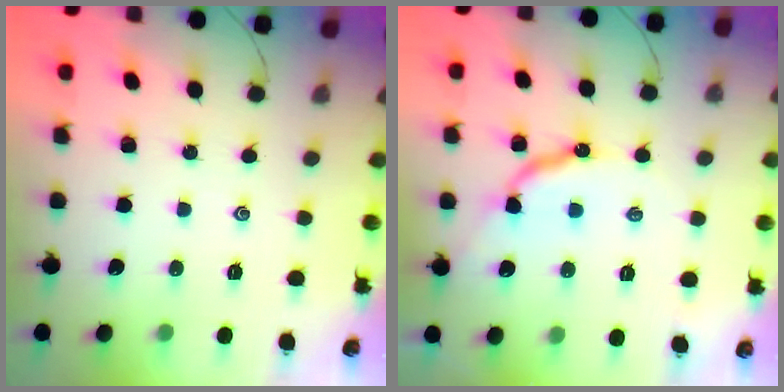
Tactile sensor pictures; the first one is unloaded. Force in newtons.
{"total": 9.3, "press": 9.3, "slide": 0.9}